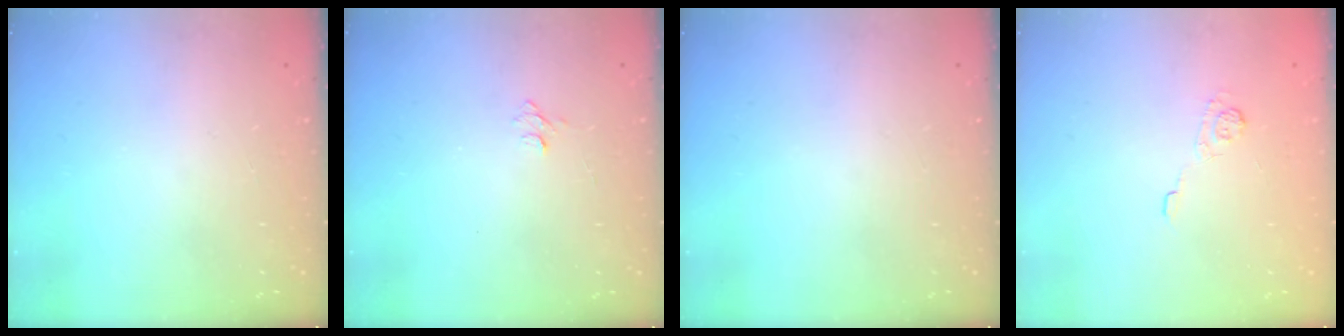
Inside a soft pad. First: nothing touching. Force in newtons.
{"total": 4.2, "press": 4.2, "slide": 0.5}
{"total": 0.0}
{"total": 3.9, "press": 3.6, "slide": 1.4}